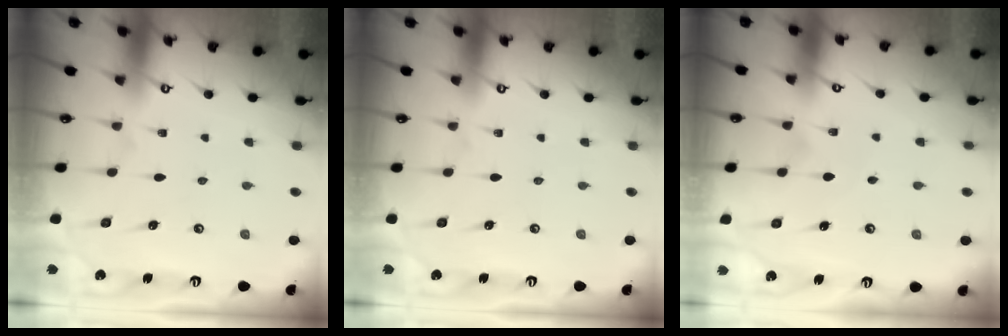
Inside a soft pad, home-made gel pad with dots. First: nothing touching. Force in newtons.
{"total": 0.0}
{"total": 4.0, "press": 3.9, "slide": 0.4}